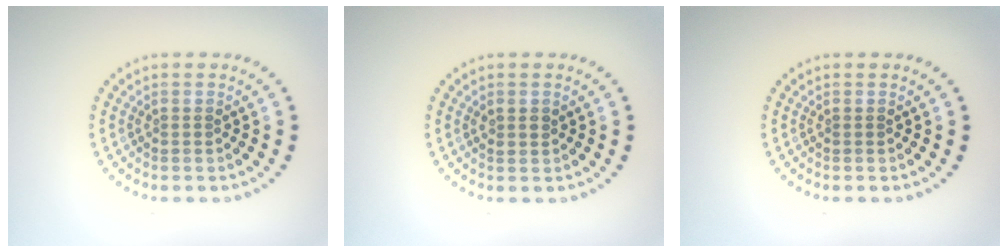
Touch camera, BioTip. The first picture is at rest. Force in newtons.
{"total": 1.1, "press": 1.0, "slide": 0.4}
{"total": 0.0}